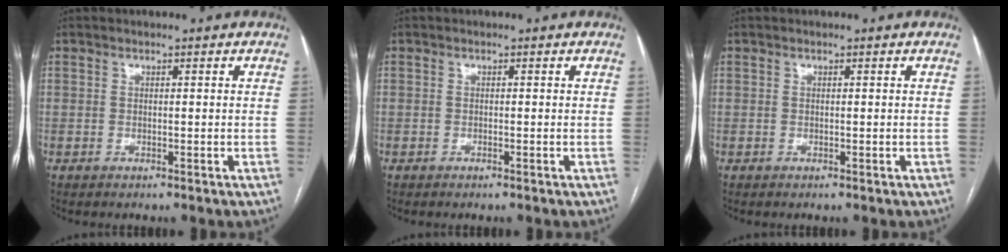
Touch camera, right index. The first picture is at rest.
{"total": 0.0}
{"total": 0.0}